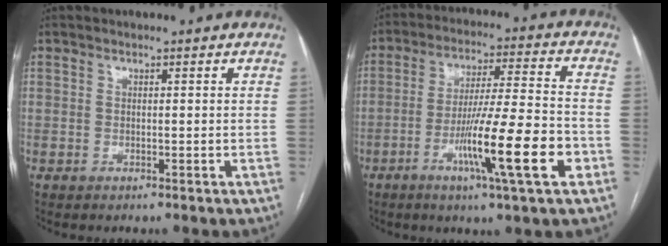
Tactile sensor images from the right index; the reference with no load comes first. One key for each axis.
{"total": 14.1, "fx": -5.4, "fy": 0.0, "fz": 13.0, "tx": -0.219, "ty": -0.011, "tz": -0.091}